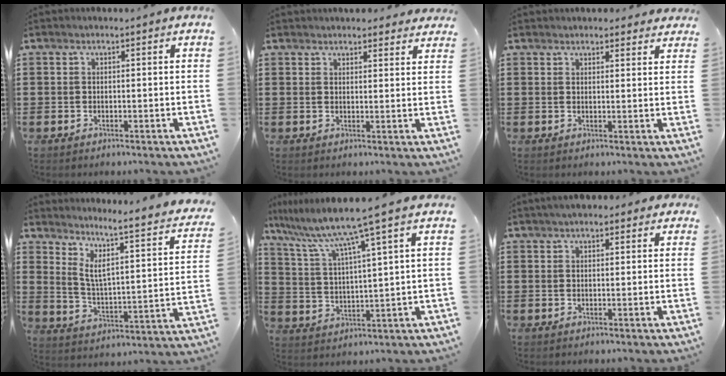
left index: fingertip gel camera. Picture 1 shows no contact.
{"total": 2.7, "force": [2.6, 0.6, 0.3], "torque": [-0.005, -0.007, 0.048]}
{"total": 2.3, "force": [2.2, 0.6, 0.3], "torque": [-0.003, -0.004, 0.041]}
{"total": 4.7, "force": [3.4, 0.0, 3.2], "torque": [-0.085, -0.051, 0.043]}
{"total": 9.0, "force": [6.8, -1.0, 5.8], "torque": [-0.138, -0.036, 0.108]}
{"total": 2.0, "force": [1.2, 1.0, 1.1], "torque": [-0.026, 0.008, 0.022]}